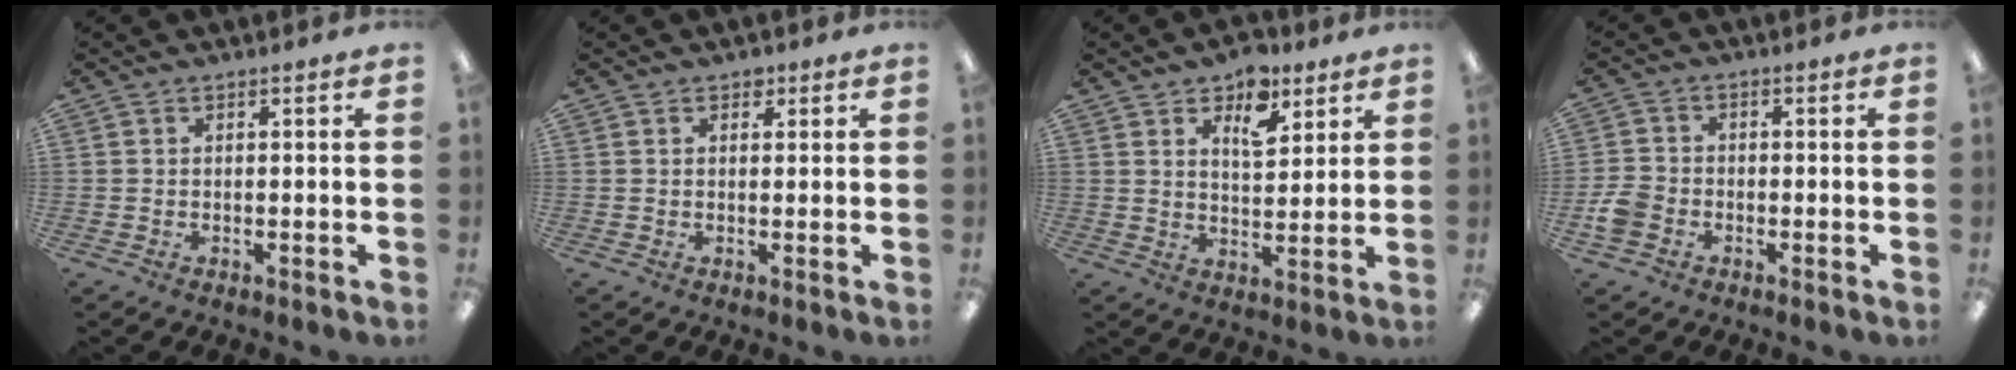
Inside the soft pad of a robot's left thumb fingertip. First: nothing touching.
{"total": 1.7, "force": [1.1, 1.2, 0.6], "torque": [0.004, -0.005, 0.017]}
{"total": 9.0, "force": [5.8, 4.8, 4.8], "torque": [-0.056, -0.027, 0.098]}
{"total": 4.8, "force": [-2.0, 3.8, 2.1], "torque": [-0.038, 0.015, -0.035]}